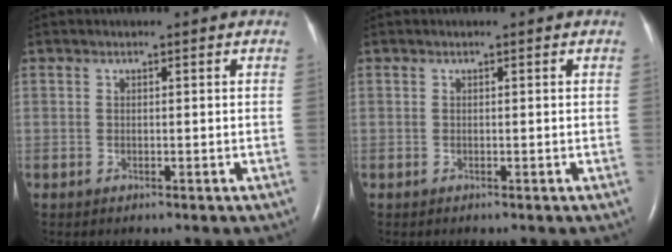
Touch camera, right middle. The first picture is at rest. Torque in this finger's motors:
{"motor_torque": [0.00, 0.00, 0.00, 0.00]}